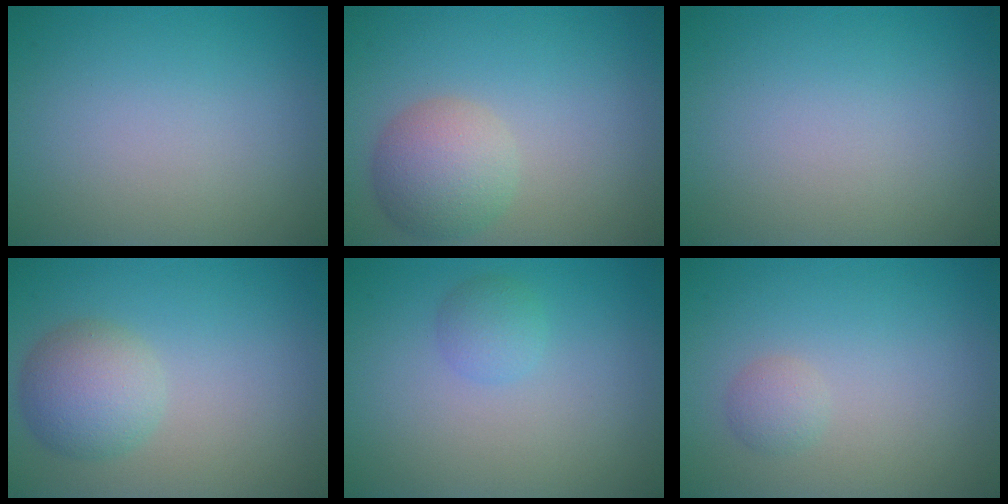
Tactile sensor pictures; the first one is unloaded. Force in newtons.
{"total": 4.2, "press": 4.2, "slide": 0.2}
{"total": 0.0}
{"total": 4.1, "press": 4.0, "slide": 0.1}
{"total": 1.5, "press": 1.5, "slide": 0.0}
{"total": 1.2, "press": 1.1, "slide": 0.1}